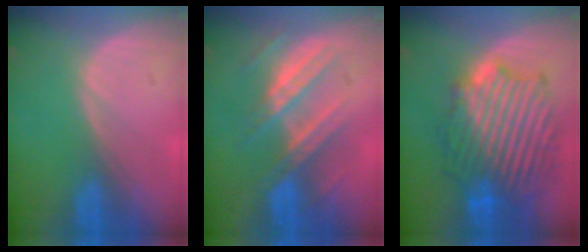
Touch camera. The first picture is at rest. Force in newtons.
{"total": 7.2, "press": 7.1, "slide": 0.9}
{"total": 13.2, "press": 13.2, "slide": 1.0}